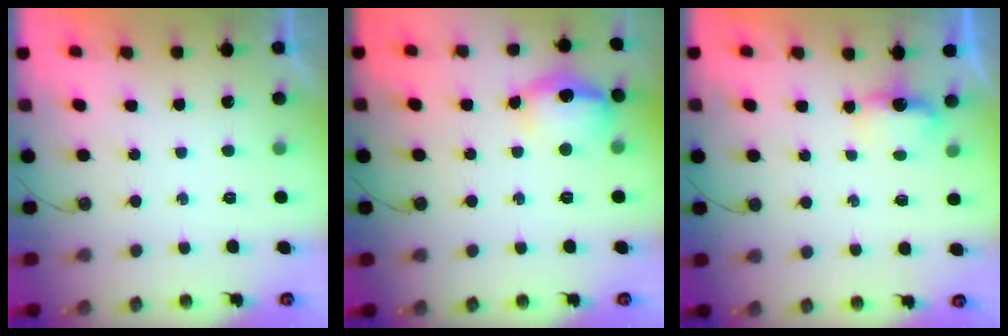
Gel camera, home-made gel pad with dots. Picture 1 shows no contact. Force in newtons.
{"total": 13.9, "press": 13.8, "slide": 1.3}
{"total": 3.4, "press": 3.4, "slide": 0.5}